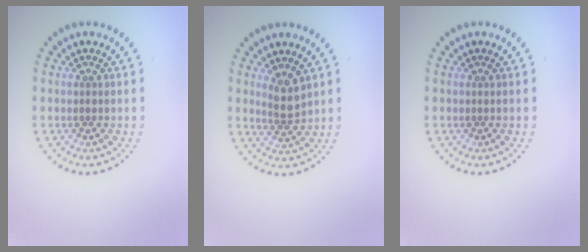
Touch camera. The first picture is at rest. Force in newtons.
{"total": 2.4, "press": 1.9, "slide": 1.4}
{"total": 0.0}